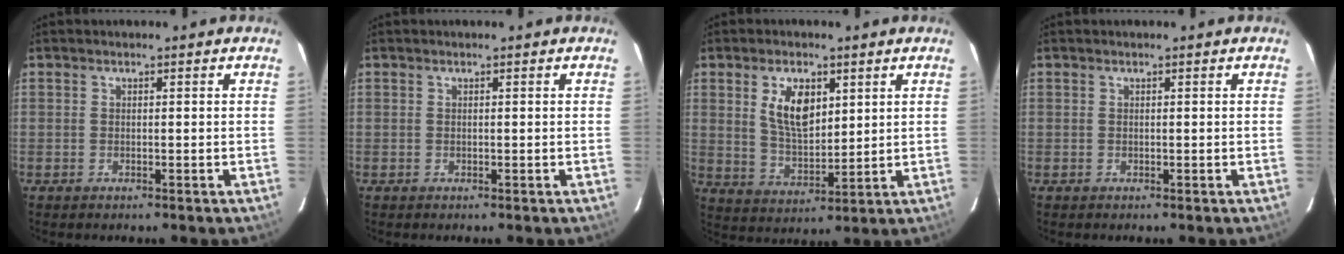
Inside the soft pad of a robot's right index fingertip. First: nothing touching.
{"total": 0.0}
{"total": 8.8, "force": [3.3, 4.5, 6.8], "torque": [-0.126, 0.004, 0.071]}
{"total": 0.0}